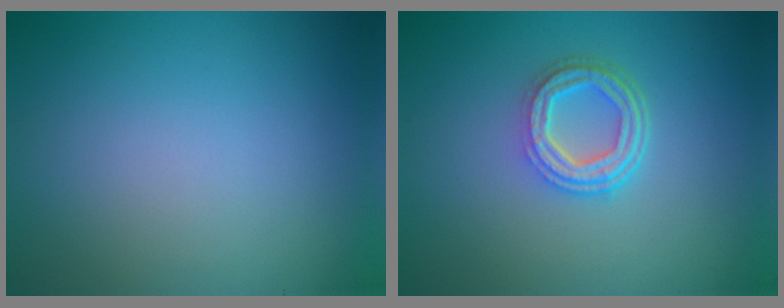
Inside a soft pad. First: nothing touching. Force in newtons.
{"total": 4.2, "press": 3.2, "slide": 2.8}